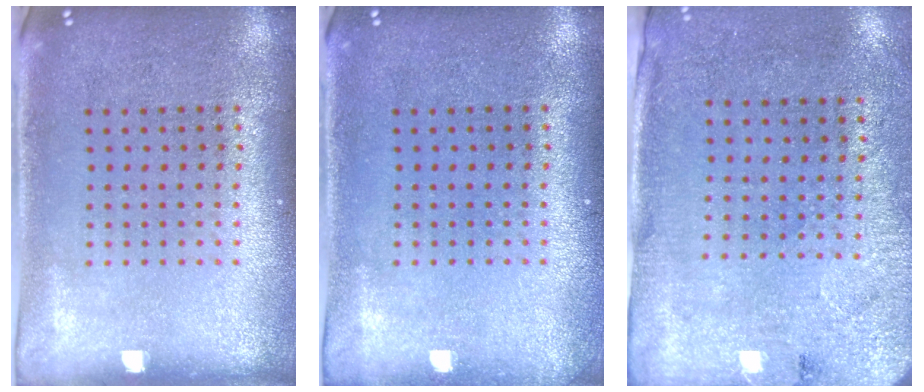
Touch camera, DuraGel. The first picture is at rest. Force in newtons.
{"total": 0.7, "press": 0.7, "slide": 0.0}
{"total": 2.7, "press": 2.2, "slide": 1.5}